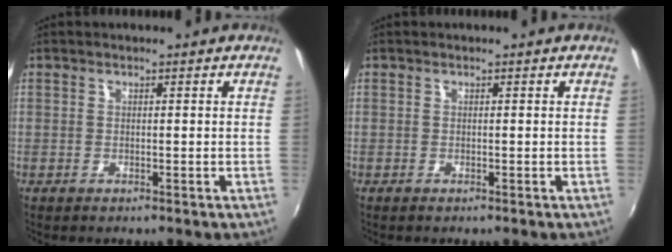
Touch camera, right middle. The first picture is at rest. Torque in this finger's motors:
{"motor_torque": [0.01, -0.06, 0.01, 0.00]}